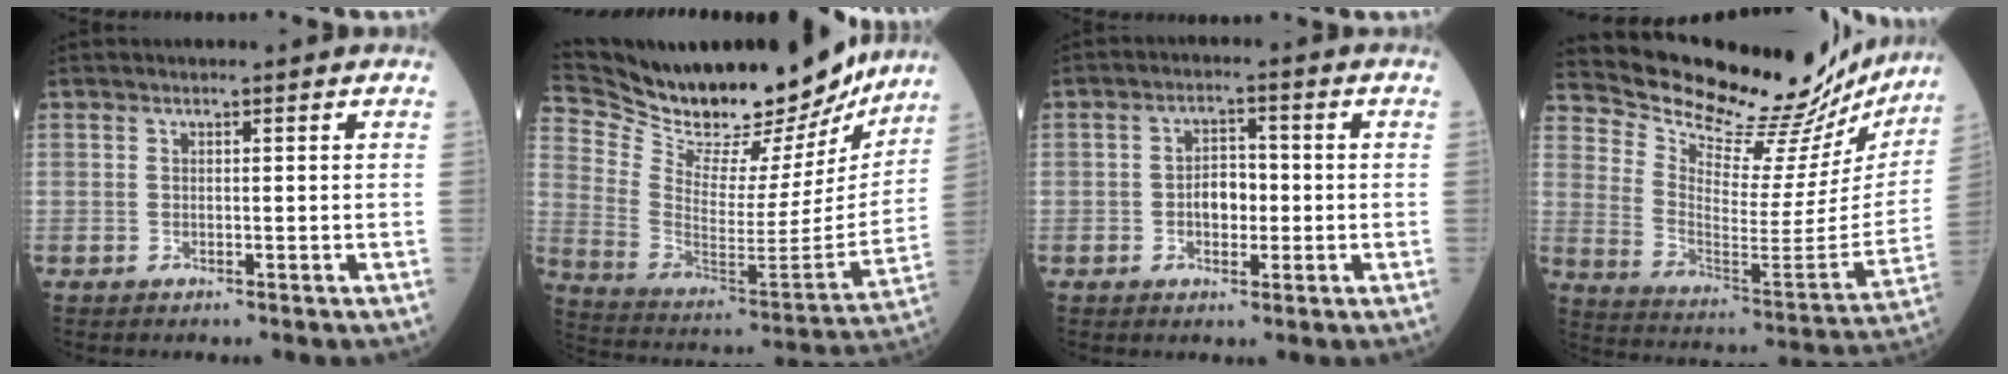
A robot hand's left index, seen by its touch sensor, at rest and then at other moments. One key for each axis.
{"total": 27.3, "fx": 24.7, "fy": 6.9, "fz": 9.4, "tx": -0.165, "ty": -0.046, "tz": 0.364}
{"total": 4.1, "fx": -0.8, "fy": 2.5, "fz": 3.1, "tx": -0.048, "ty": 0.010, "tz": -0.015}
{"total": 27.6, "fx": 26.0, "fy": 5.0, "fz": 7.9, "tx": -0.124, "ty": -0.099, "tz": 0.348}